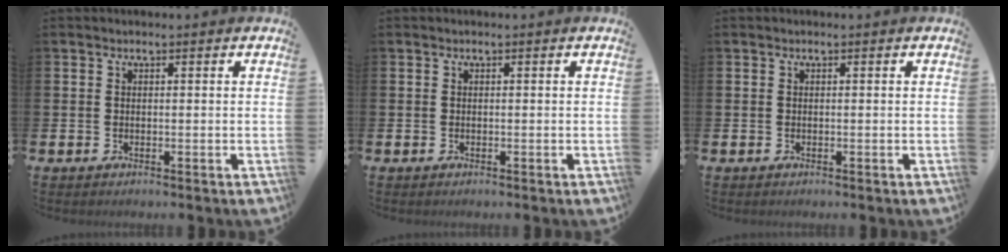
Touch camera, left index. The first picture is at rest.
{"total": 0.0}
{"total": 0.0}